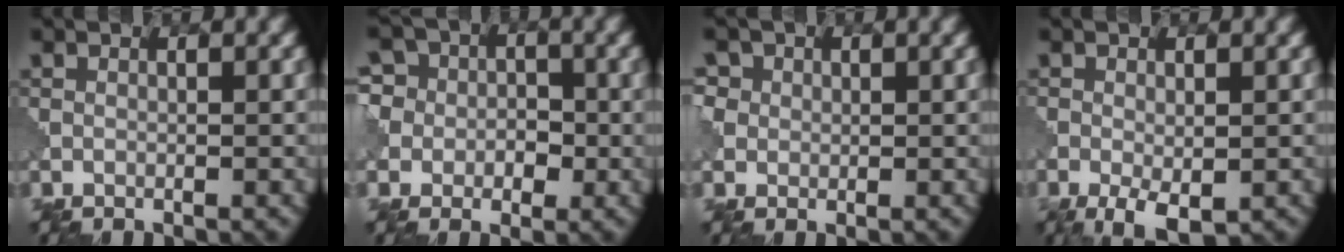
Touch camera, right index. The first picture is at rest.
{"total": 5.5, "force": [-0.7, 5.4, 0.9], "torque": [-0.018, 0.026, -0.044]}
{"total": 2.1, "force": [0.9, 2.0, -0.1], "torque": [-0.014, 0.005, 0.008]}
{"total": 3.0, "force": [-1.8, 0.8, 2.3], "torque": [-0.049, -0.012, -0.025]}